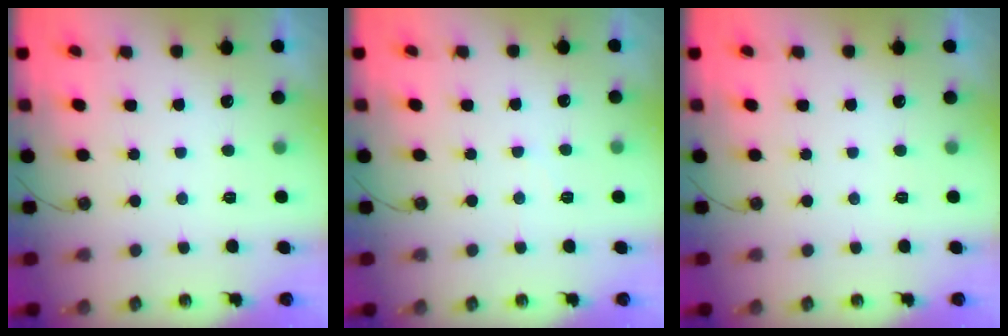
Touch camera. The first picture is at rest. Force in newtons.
{"total": 4.0, "press": 3.9, "slide": 0.6}
{"total": 0.0}